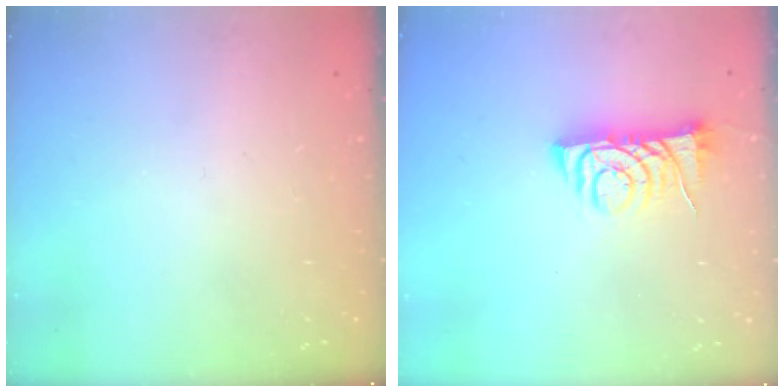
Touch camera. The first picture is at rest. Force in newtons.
{"total": 7.2, "press": 7.2, "slide": 0.8}